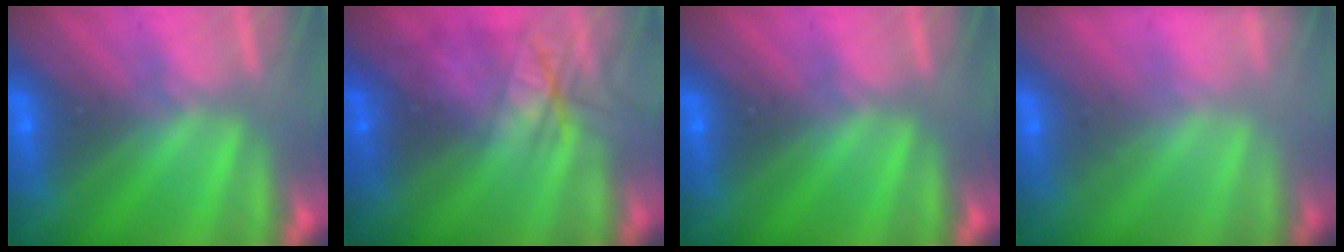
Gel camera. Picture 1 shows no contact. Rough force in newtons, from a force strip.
{"total": 2.5}
{"total": 0.0}
{"total": 1.6}